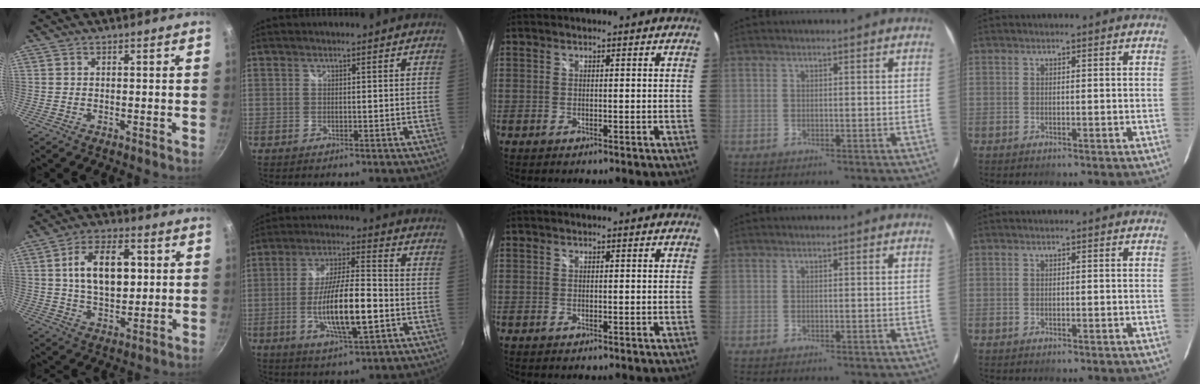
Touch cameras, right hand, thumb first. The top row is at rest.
{"thumb": {"total": 13.3, "force": [2.4, 7.8, 10.5], "torque": [-0.156, 0.000, 0.040]}, "index": {"total": 14.2, "force": [-3.5, 3.2, 13.4], "torque": [-0.254, -0.011, -0.059]}}